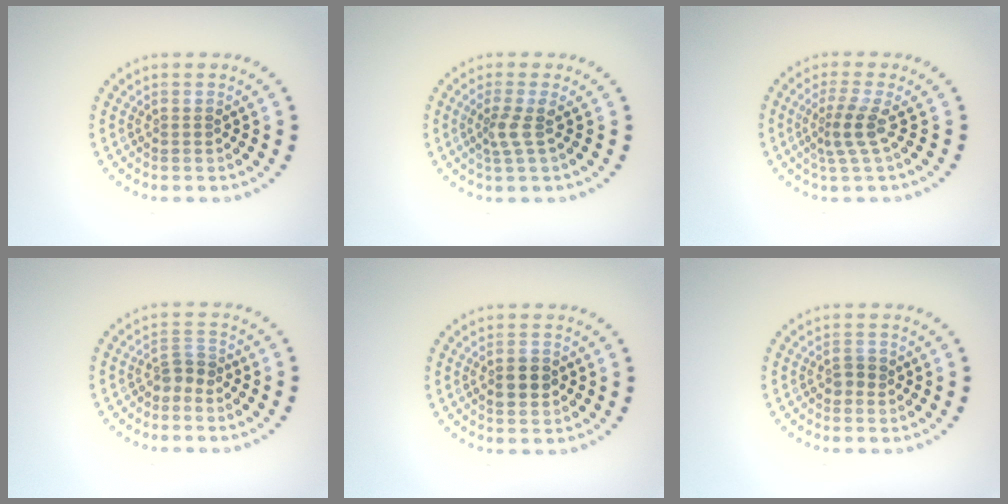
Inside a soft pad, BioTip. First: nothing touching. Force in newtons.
{"total": 1.9, "press": 1.4, "slide": 1.3}
{"total": 2.5, "press": 1.8, "slide": 1.8}
{"total": 1.8, "press": 1.3, "slide": 1.2}
{"total": 2.7, "press": 2.7, "slide": 0.1}
{"total": 1.1, "press": 1.1, "slide": 0.2}